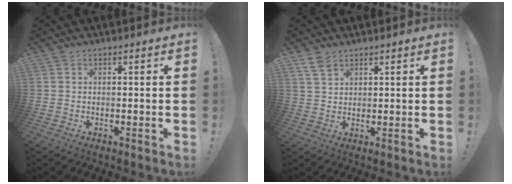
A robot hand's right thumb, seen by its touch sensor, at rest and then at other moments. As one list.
[{"total": 4.3, "force": [3.1, 2.3, 1.8], "torque": [-0.032, -0.016, 0.059]}]